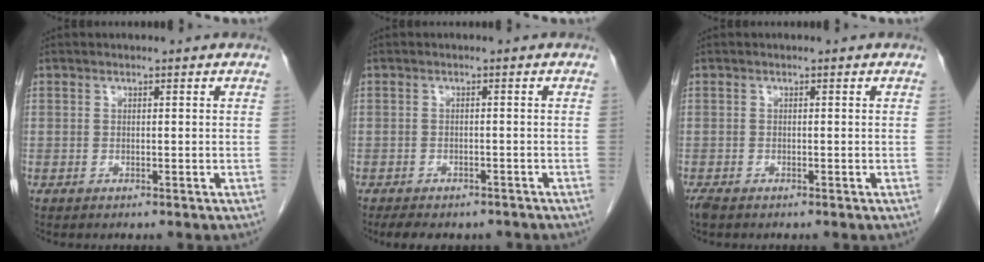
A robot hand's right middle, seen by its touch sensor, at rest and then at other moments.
{"total": 7.6, "force": [-6.3, 3.1, 2.9], "torque": [-0.041, 0.001, -0.079]}
{"total": 1.4, "force": [-1.1, 0.6, 0.7], "torque": [-0.021, -0.005, -0.019]}